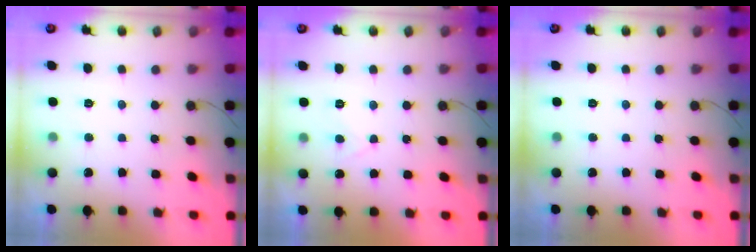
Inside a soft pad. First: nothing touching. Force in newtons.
{"total": 5.0, "press": 4.9, "slide": 0.7}
{"total": 0.0}